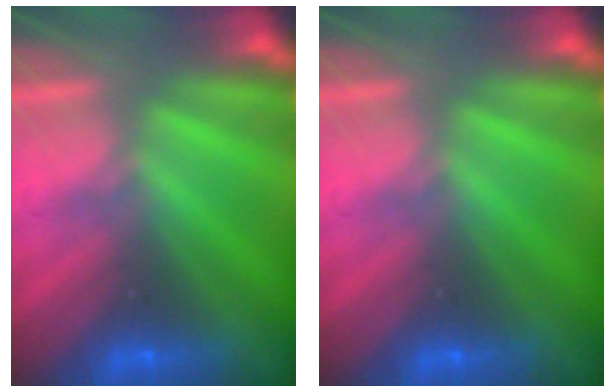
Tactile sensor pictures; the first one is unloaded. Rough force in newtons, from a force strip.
{"total": 0.0}